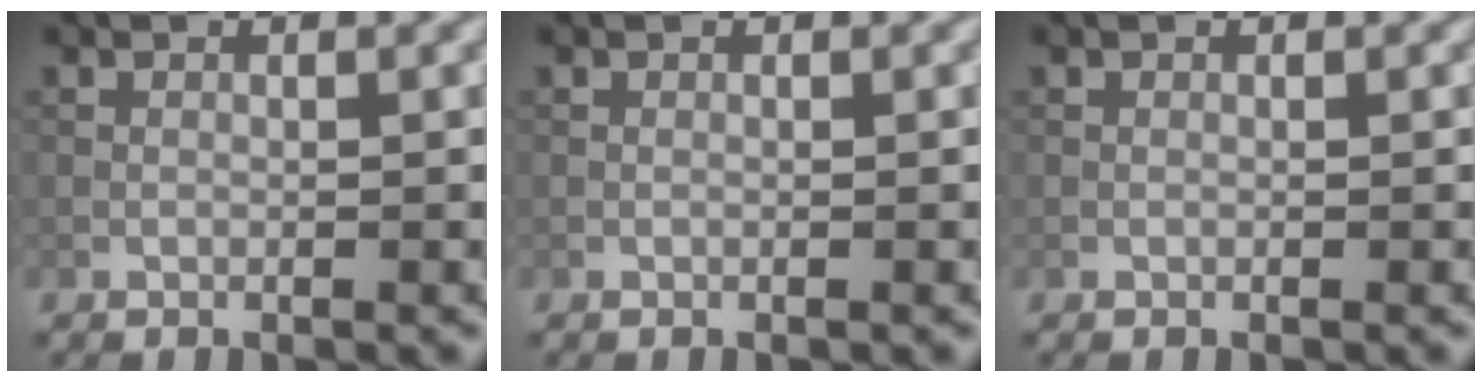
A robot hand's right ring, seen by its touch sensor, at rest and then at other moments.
{"total": 0.0}
{"total": 0.0}